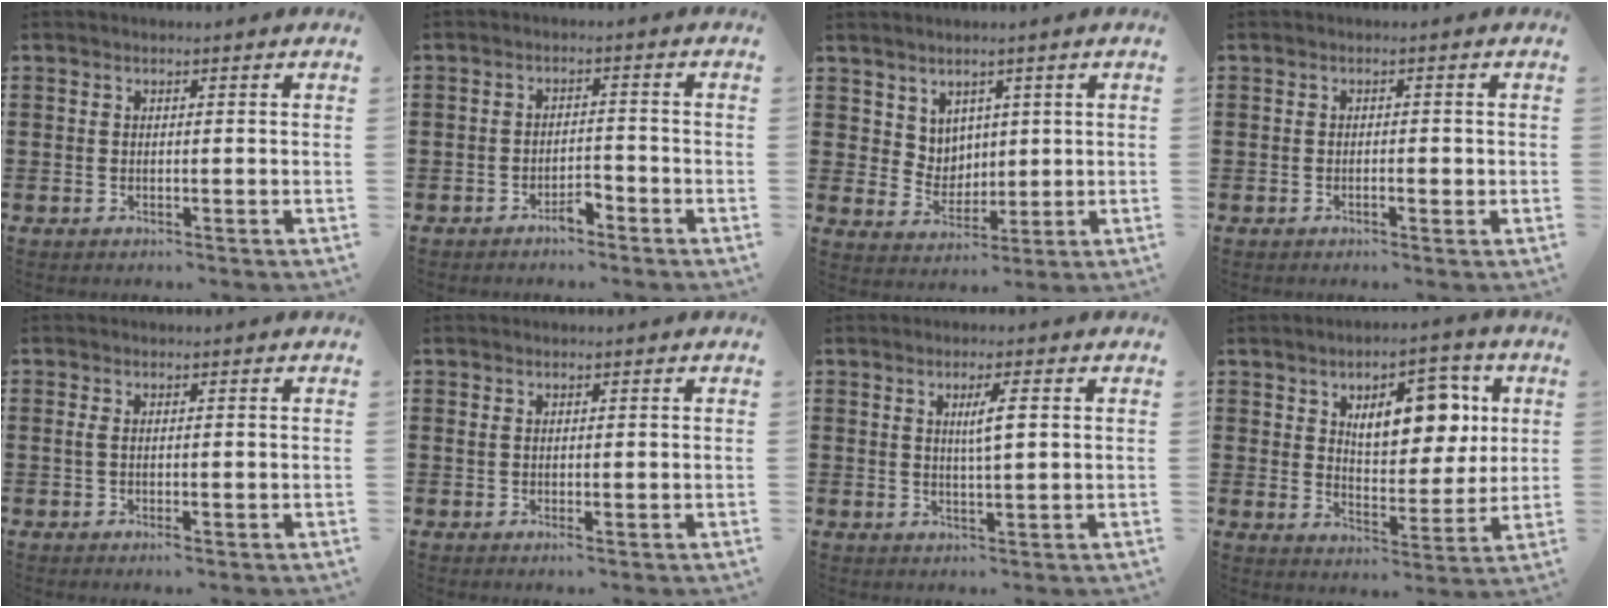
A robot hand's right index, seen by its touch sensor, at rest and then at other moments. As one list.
[{"total": 2.7, "force": [-2.3, 0.7, 1.2], "torque": [-0.023, 0.004, -0.045]}, {"total": 4.5, "force": [3.0, 3.3, 0.6], "torque": [-0.030, -0.001, 0.056]}, {"total": 1.3, "force": [-0.4, 0.4, 1.1], "torque": [-0.020, -0.001, -0.007]}, {"total": 1.8, "force": [-0.3, 0.5, 1.7], "torque": [-0.039, -0.003, -0.007]}, {"total": 1.0, "force": [0.1, 0.3, 1.0], "torque": [-0.020, 0.001, 0.003]}, {"total": 3.5, "force": [0.9, 0.4, 3.4], "torque": [-0.068, 0.003, 0.011]}, {"total": 10.4, "force": [3.9, 5.5, 7.9], "torque": [-0.125, 0.003, 0.064]}]